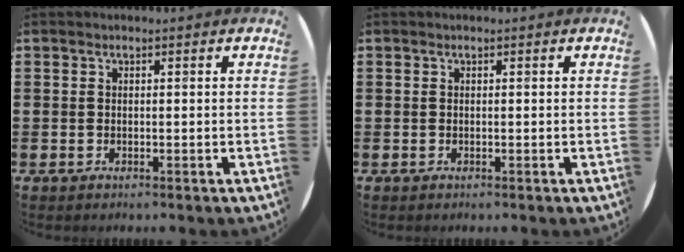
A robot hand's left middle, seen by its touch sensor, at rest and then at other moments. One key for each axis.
{"total": 0.0}